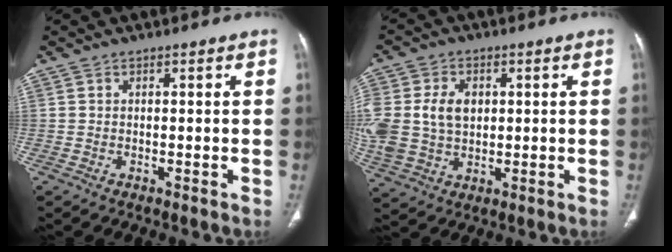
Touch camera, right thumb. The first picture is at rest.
{"total": 17.2, "force": [2.8, 12.8, 11.1], "torque": [-0.257, 0.004, 0.070]}